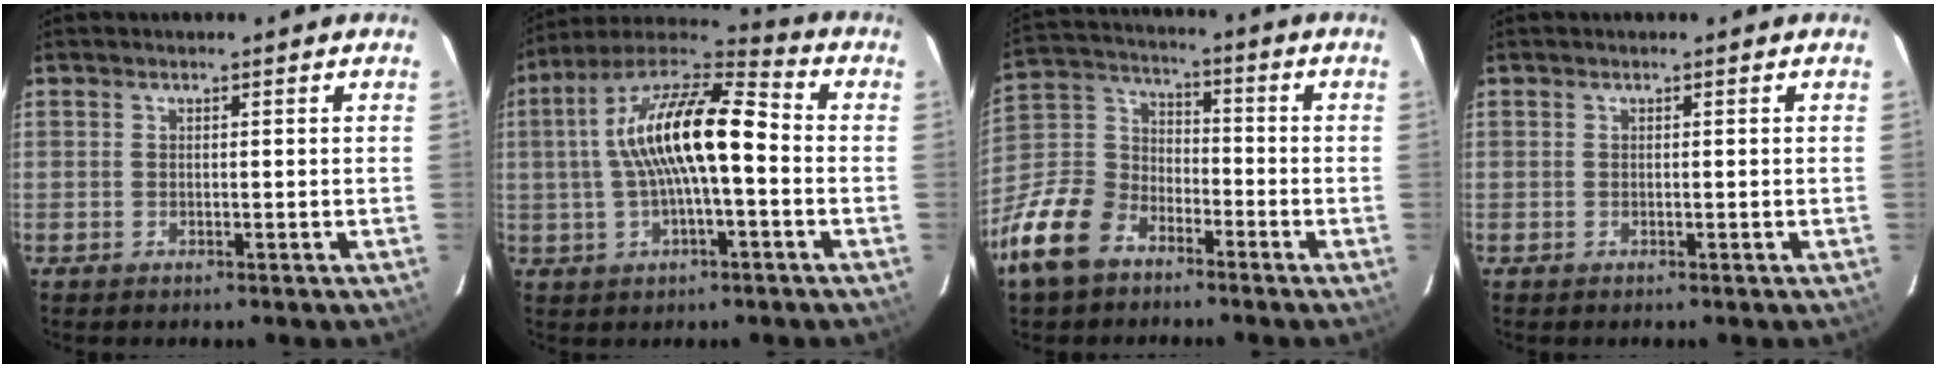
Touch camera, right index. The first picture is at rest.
{"total": 16.3, "force": [-0.3, 4.9, 15.5], "torque": [-0.280, 0.023, -0.013]}
{"total": 15.1, "force": [-9.5, 9.4, 7.0], "torque": [-0.172, 0.028, -0.183]}
{"total": 0.0}